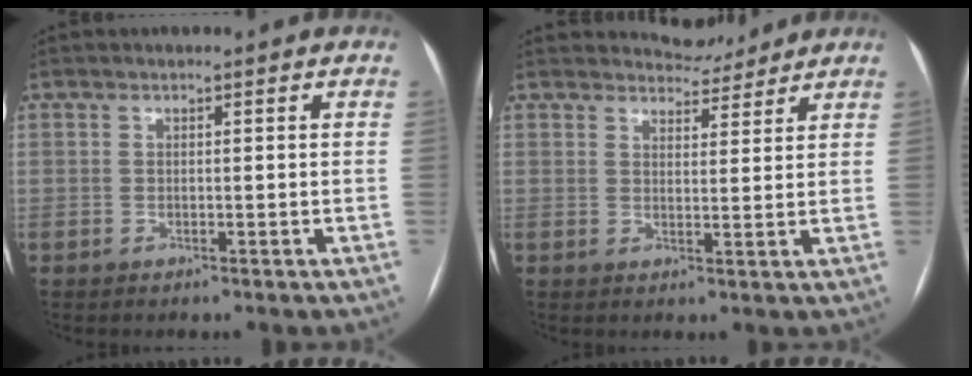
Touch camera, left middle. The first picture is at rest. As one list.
[{"total": 4.3, "force": [4.2, 1.0, -0.3], "torque": [0.000, -0.001, 0.057]}]